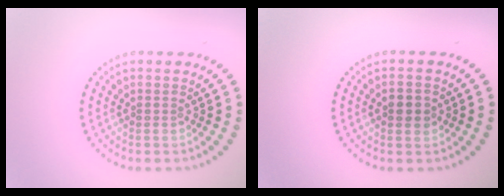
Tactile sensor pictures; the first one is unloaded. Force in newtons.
{"total": 2.3, "press": 2.3, "slide": 0.0}